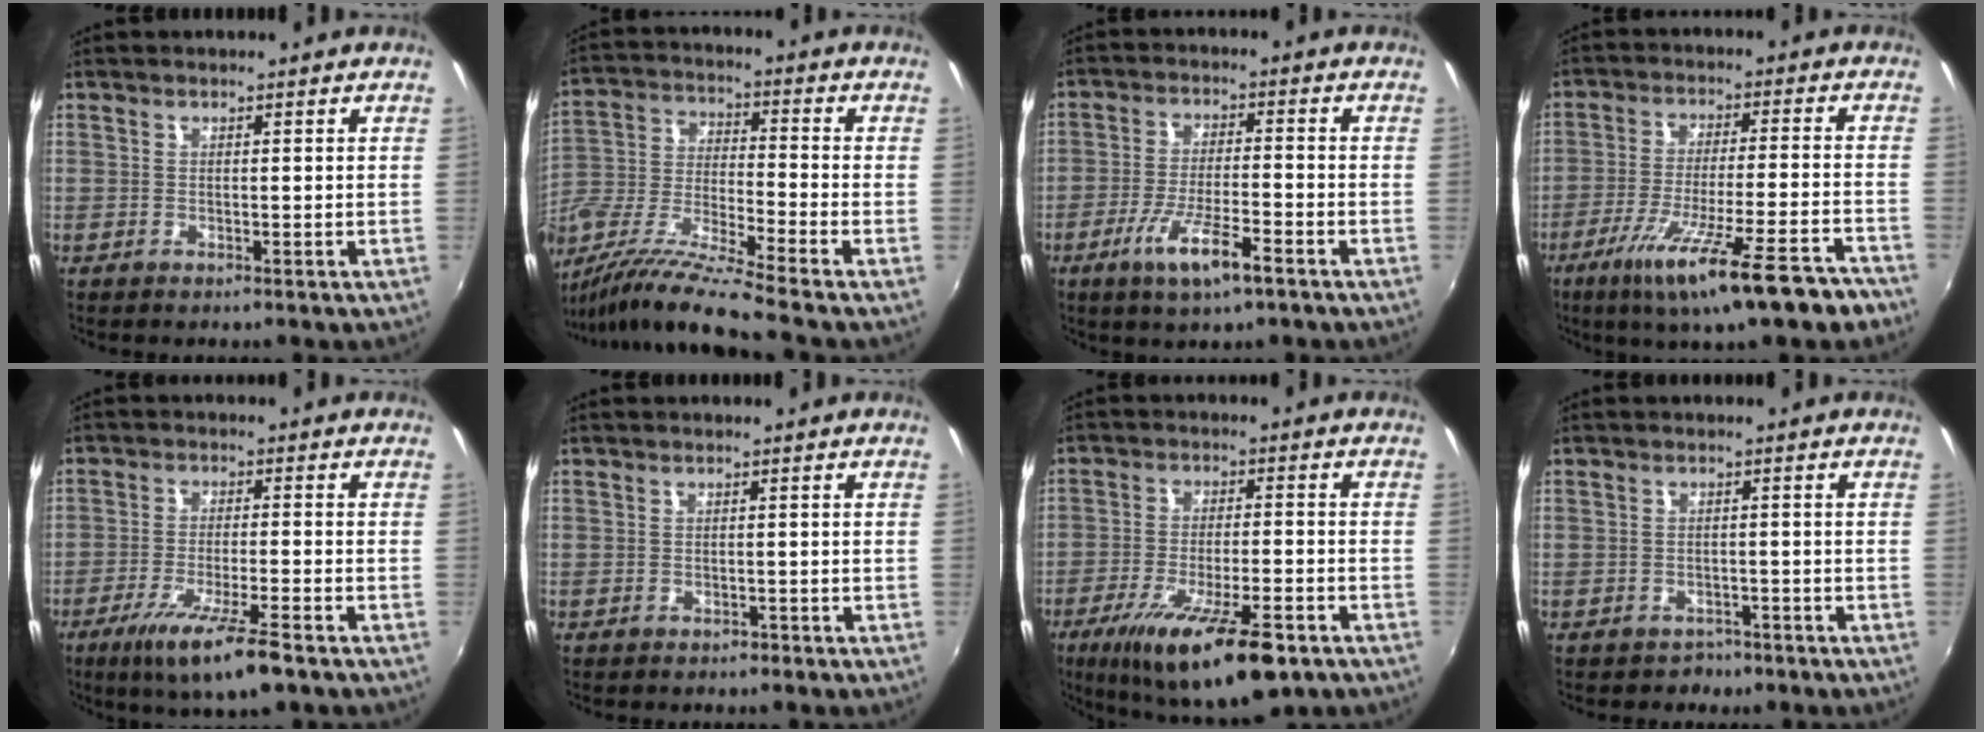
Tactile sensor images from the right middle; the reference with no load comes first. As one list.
[{"total": 15.7, "force": [-11.8, -0.5, 10.4], "torque": [-0.199, -0.046, -0.223]}, {"total": 9.0, "force": [-5.0, 1.5, 7.3], "torque": [-0.148, -0.015, -0.089]}, {"total": 17.4, "force": [-11.7, 1.7, 12.7], "torque": [-0.227, -0.060, -0.181]}, {"total": 10.0, "force": [-6.4, 0.9, 7.7], "torque": [-0.157, -0.026, -0.110]}, {"total": 0.9, "force": [-0.7, 0.5, 0.2], "torque": [-0.007, 0.000, -0.008]}, {"total": 17.5, "force": [-10.3, 4.7, 13.3], "torque": [-0.239, -0.043, -0.162]}, {"total": 2.8, "force": [-1.8, 2.2, 0.1], "torque": [-0.012, 0.003, -0.024]}]